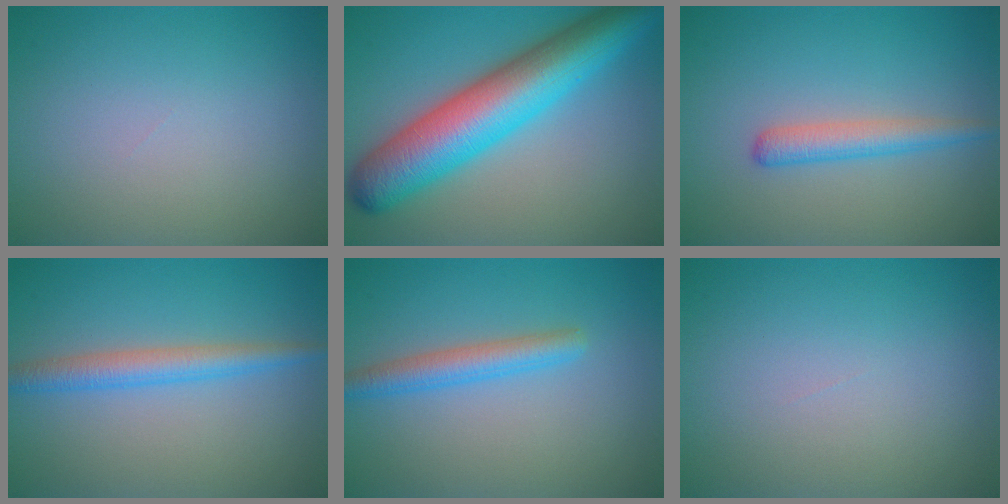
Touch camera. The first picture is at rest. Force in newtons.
{"total": 10.9, "press": 10.9, "slide": 0.1}
{"total": 2.5, "press": 2.5, "slide": 0.1}
{"total": 3.0, "press": 3.0, "slide": 0.1}
{"total": 2.8, "press": 2.8, "slide": 0.0}
{"total": 0.0}